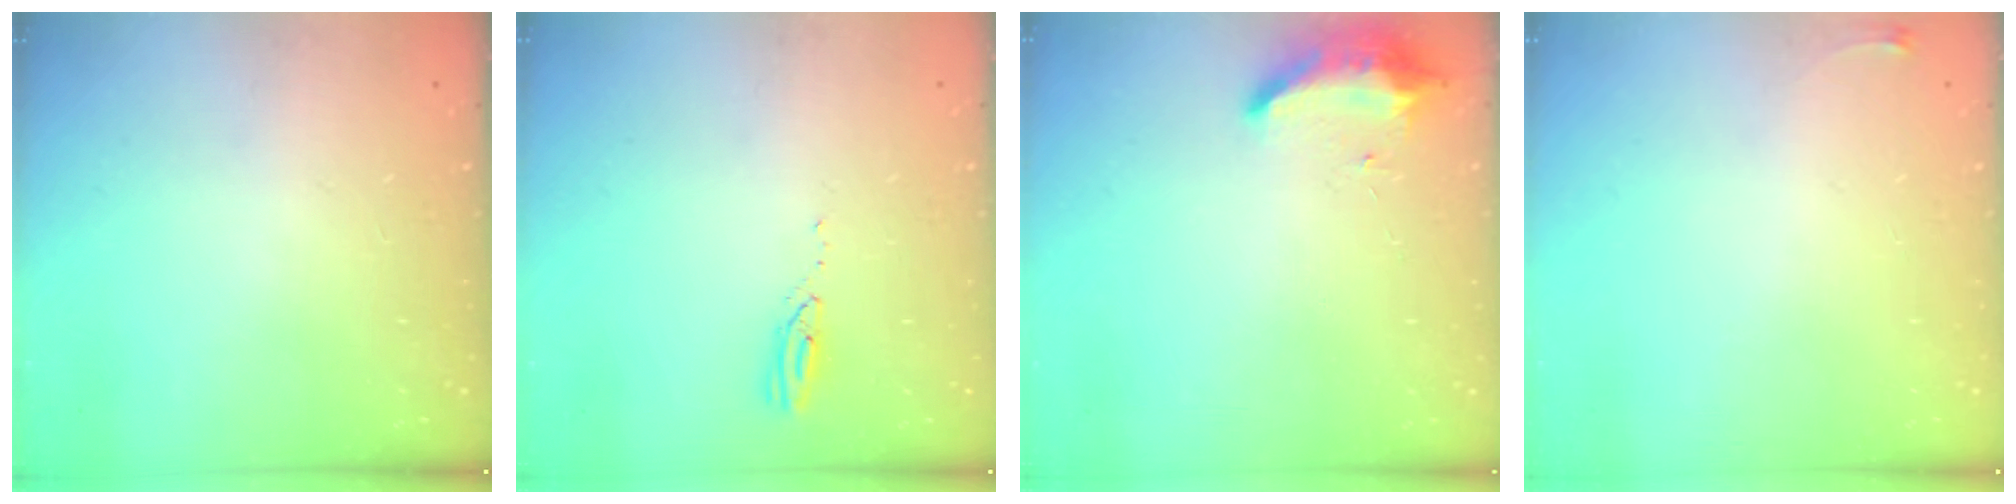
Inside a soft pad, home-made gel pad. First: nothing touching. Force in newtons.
{"total": 3.0, "press": 3.0, "slide": 0.1}
{"total": 8.3, "press": 8.3, "slide": 0.2}
{"total": 2.6, "press": 2.6, "slide": 0.6}